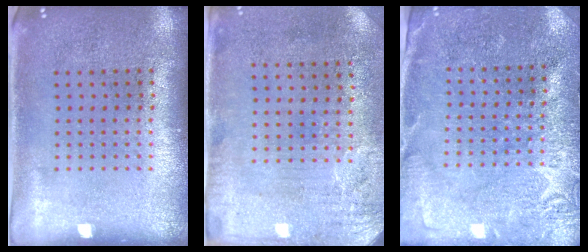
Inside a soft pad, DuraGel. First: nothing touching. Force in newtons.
{"total": 3.3, "press": 2.6, "slide": 2.0}
{"total": 2.8, "press": 2.8, "slide": 0.1}